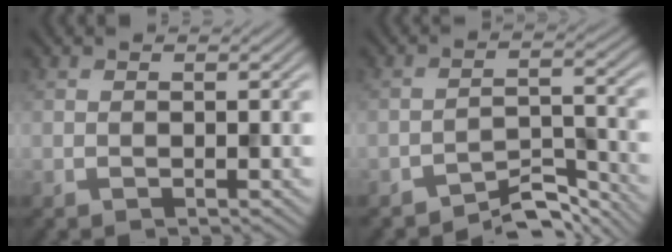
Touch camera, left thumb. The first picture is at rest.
{"total": 5.2, "force": [-4.7, 1.2, 2.0], "torque": [-0.028, 0.005, -0.080]}